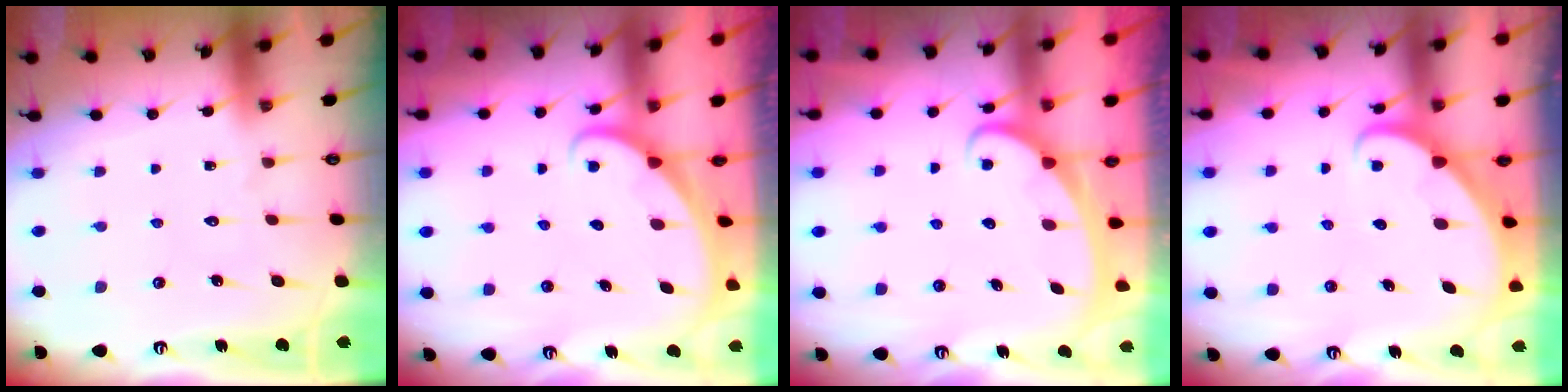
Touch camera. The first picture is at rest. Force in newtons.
{"total": 1.6, "press": 1.6, "slide": 0.0}
{"total": 2.6, "press": 2.6, "slide": 0.3}
{"total": 2.6, "press": 2.6, "slide": 0.4}